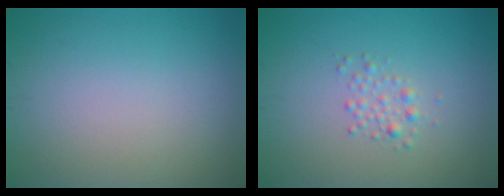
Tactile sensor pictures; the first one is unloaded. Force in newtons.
{"total": 1.3, "press": 1.3, "slide": 0.0}